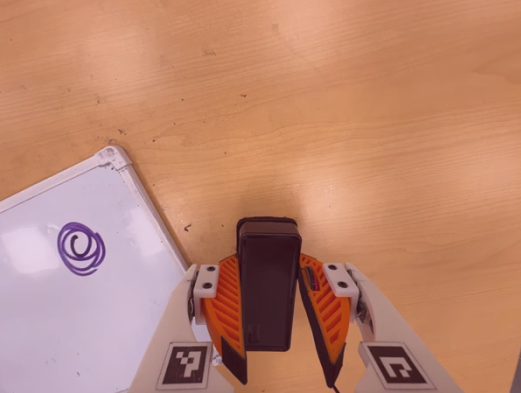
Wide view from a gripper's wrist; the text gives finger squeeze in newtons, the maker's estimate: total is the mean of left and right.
{"total": 5.4, "left": 4.4, "right": 6.5}